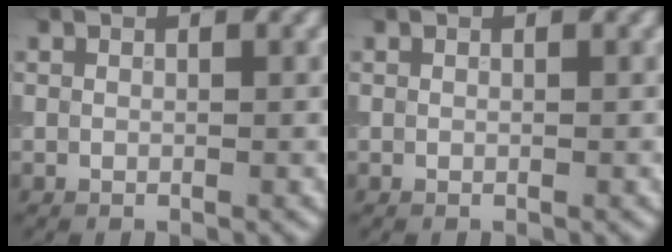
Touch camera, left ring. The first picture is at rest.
{"total": 0.0}